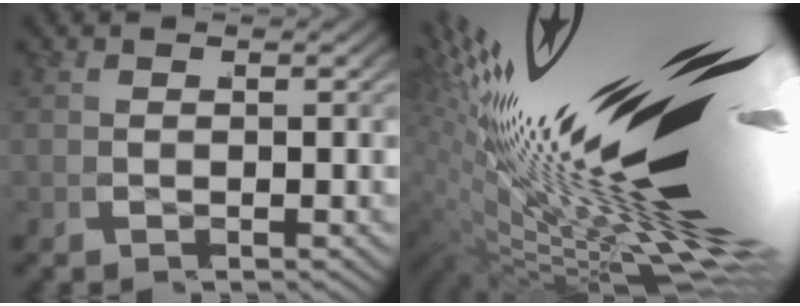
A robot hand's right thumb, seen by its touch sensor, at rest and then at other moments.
{"total": 19.1, "force": [0.7, 8.7, 17.0], "torque": [-0.226, -0.015, 0.021]}